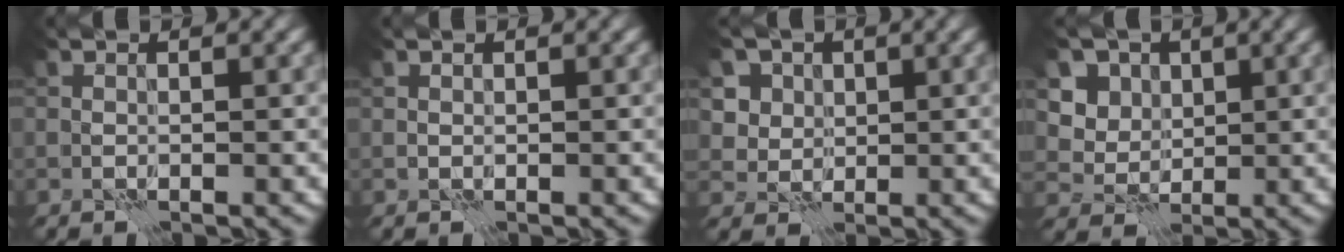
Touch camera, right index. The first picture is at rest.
{"total": 0.0}
{"total": 5.0, "force": [2.1, 4.1, 1.8], "torque": [-0.045, -0.002, 0.027]}
{"total": 4.6, "force": [1.8, 3.8, 1.8], "torque": [-0.051, -0.009, 0.027]}